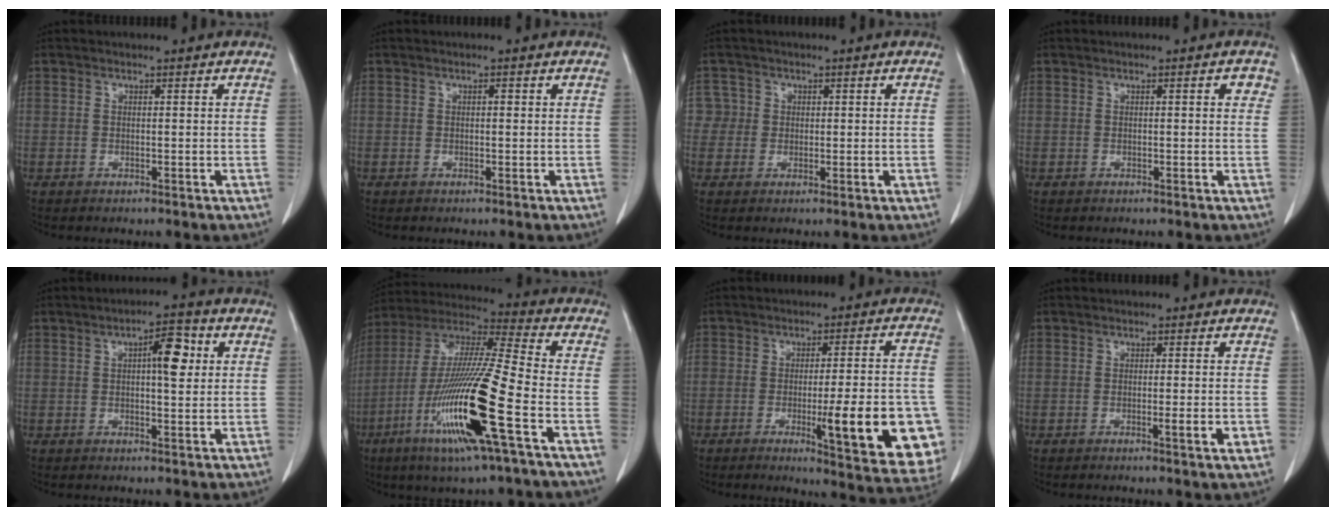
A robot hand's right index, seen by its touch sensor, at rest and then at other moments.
{"total": 0.6, "force": [0.1, 0.2, 0.5], "torque": [-0.009, 0.001, 0.001]}
{"total": 2.5, "force": [0.4, 2.5, -0.3], "torque": [0.024, 0.009, 0.003]}
{"total": 1.7, "force": [0.6, 0.5, 1.5], "torque": [-0.014, 0.003, 0.003]}
{"total": 5.8, "force": [1.4, 1.6, 5.4], "torque": [-0.083, 0.010, 0.019]}
{"total": 20.7, "force": [-7.4, 0.4, 19.3], "torque": [-0.407, -0.033, -0.147]}
{"total": 16.7, "force": [-4.9, 2.9, 15.7], "torque": [-0.133, 0.012, -0.045]}
{"total": 2.6, "force": [-0.7, 0.0, 2.5], "torque": [-0.034, -0.003, -0.009]}